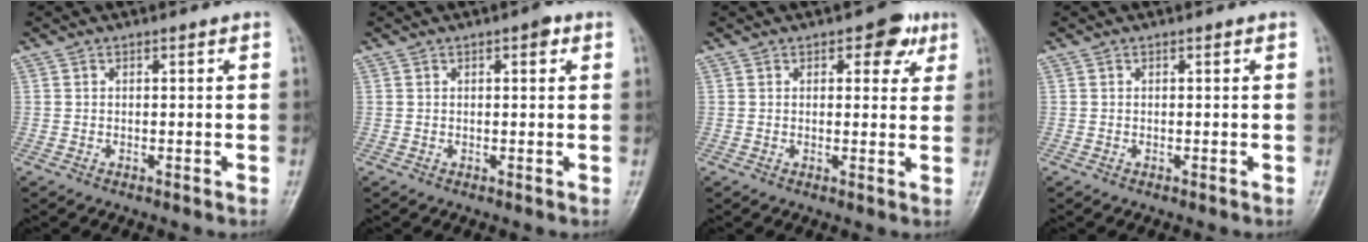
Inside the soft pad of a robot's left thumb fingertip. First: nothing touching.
{"total": 2.1, "force": [0.9, 1.0, 1.7], "torque": [-0.016, 0.004, 0.007]}
{"total": 5.8, "force": [2.7, 3.3, 4.0], "torque": [-0.015, -0.005, 0.026]}
{"total": 0.0}